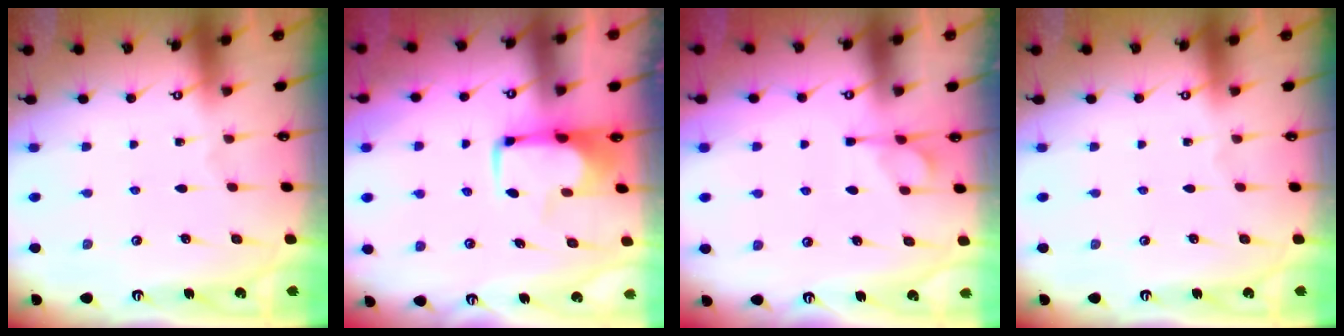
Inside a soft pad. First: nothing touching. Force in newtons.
{"total": 1.7, "press": 1.6, "slide": 0.5}
{"total": 1.1, "press": 0.1, "slide": 1.1}
{"total": 0.0}